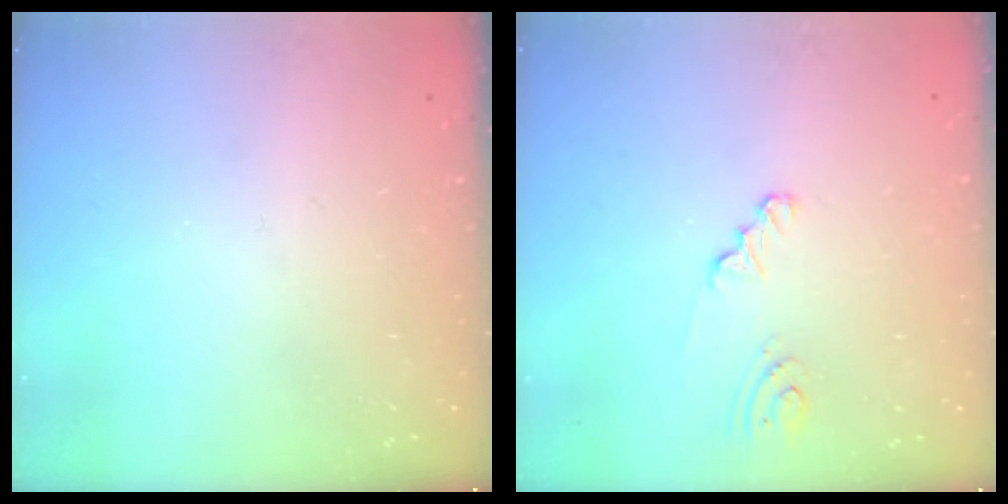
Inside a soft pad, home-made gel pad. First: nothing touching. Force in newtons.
{"total": 2.4, "press": 2.4, "slide": 0.2}